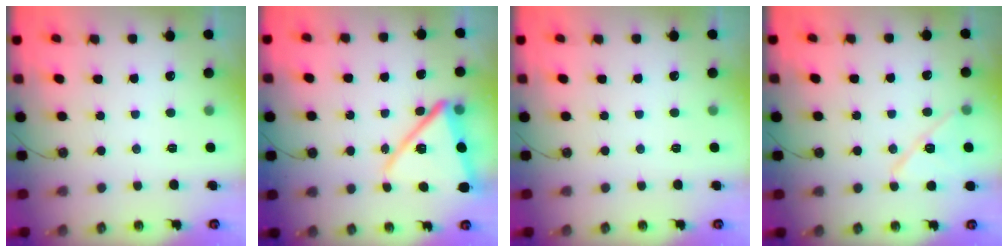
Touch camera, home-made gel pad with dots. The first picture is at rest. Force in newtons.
{"total": 16.4, "press": 16.3, "slide": 1.9}
{"total": 0.0}
{"total": 11.6, "press": 11.5, "slide": 1.5}